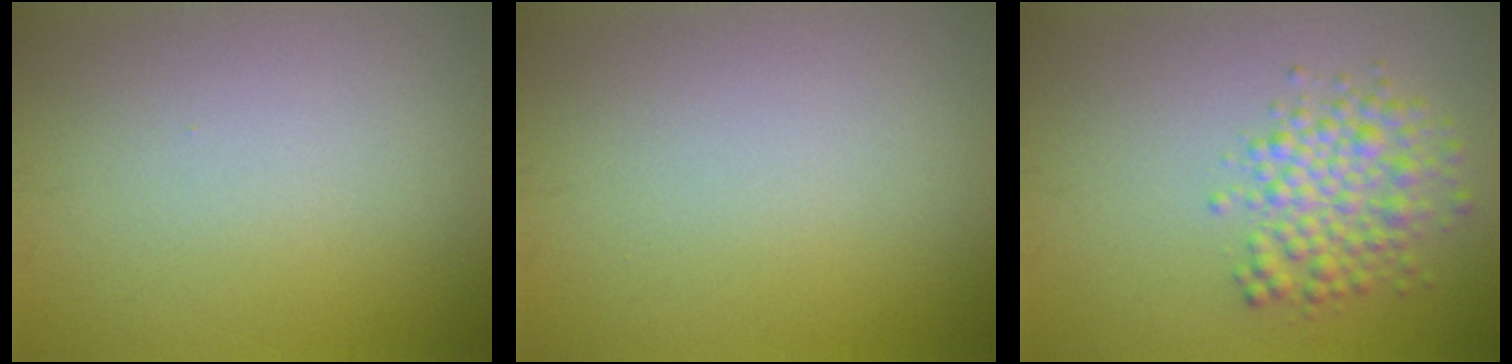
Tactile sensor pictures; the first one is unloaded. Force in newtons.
{"total": 0.0}
{"total": 4.1, "press": 4.1, "slide": 0.0}